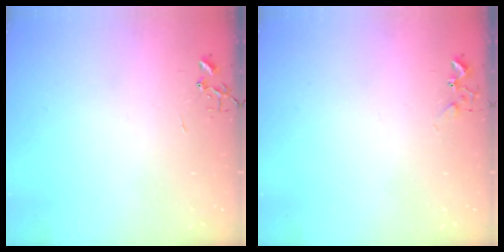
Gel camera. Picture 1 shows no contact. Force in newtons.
{"total": 5.2, "press": 5.2, "slide": 0.6}